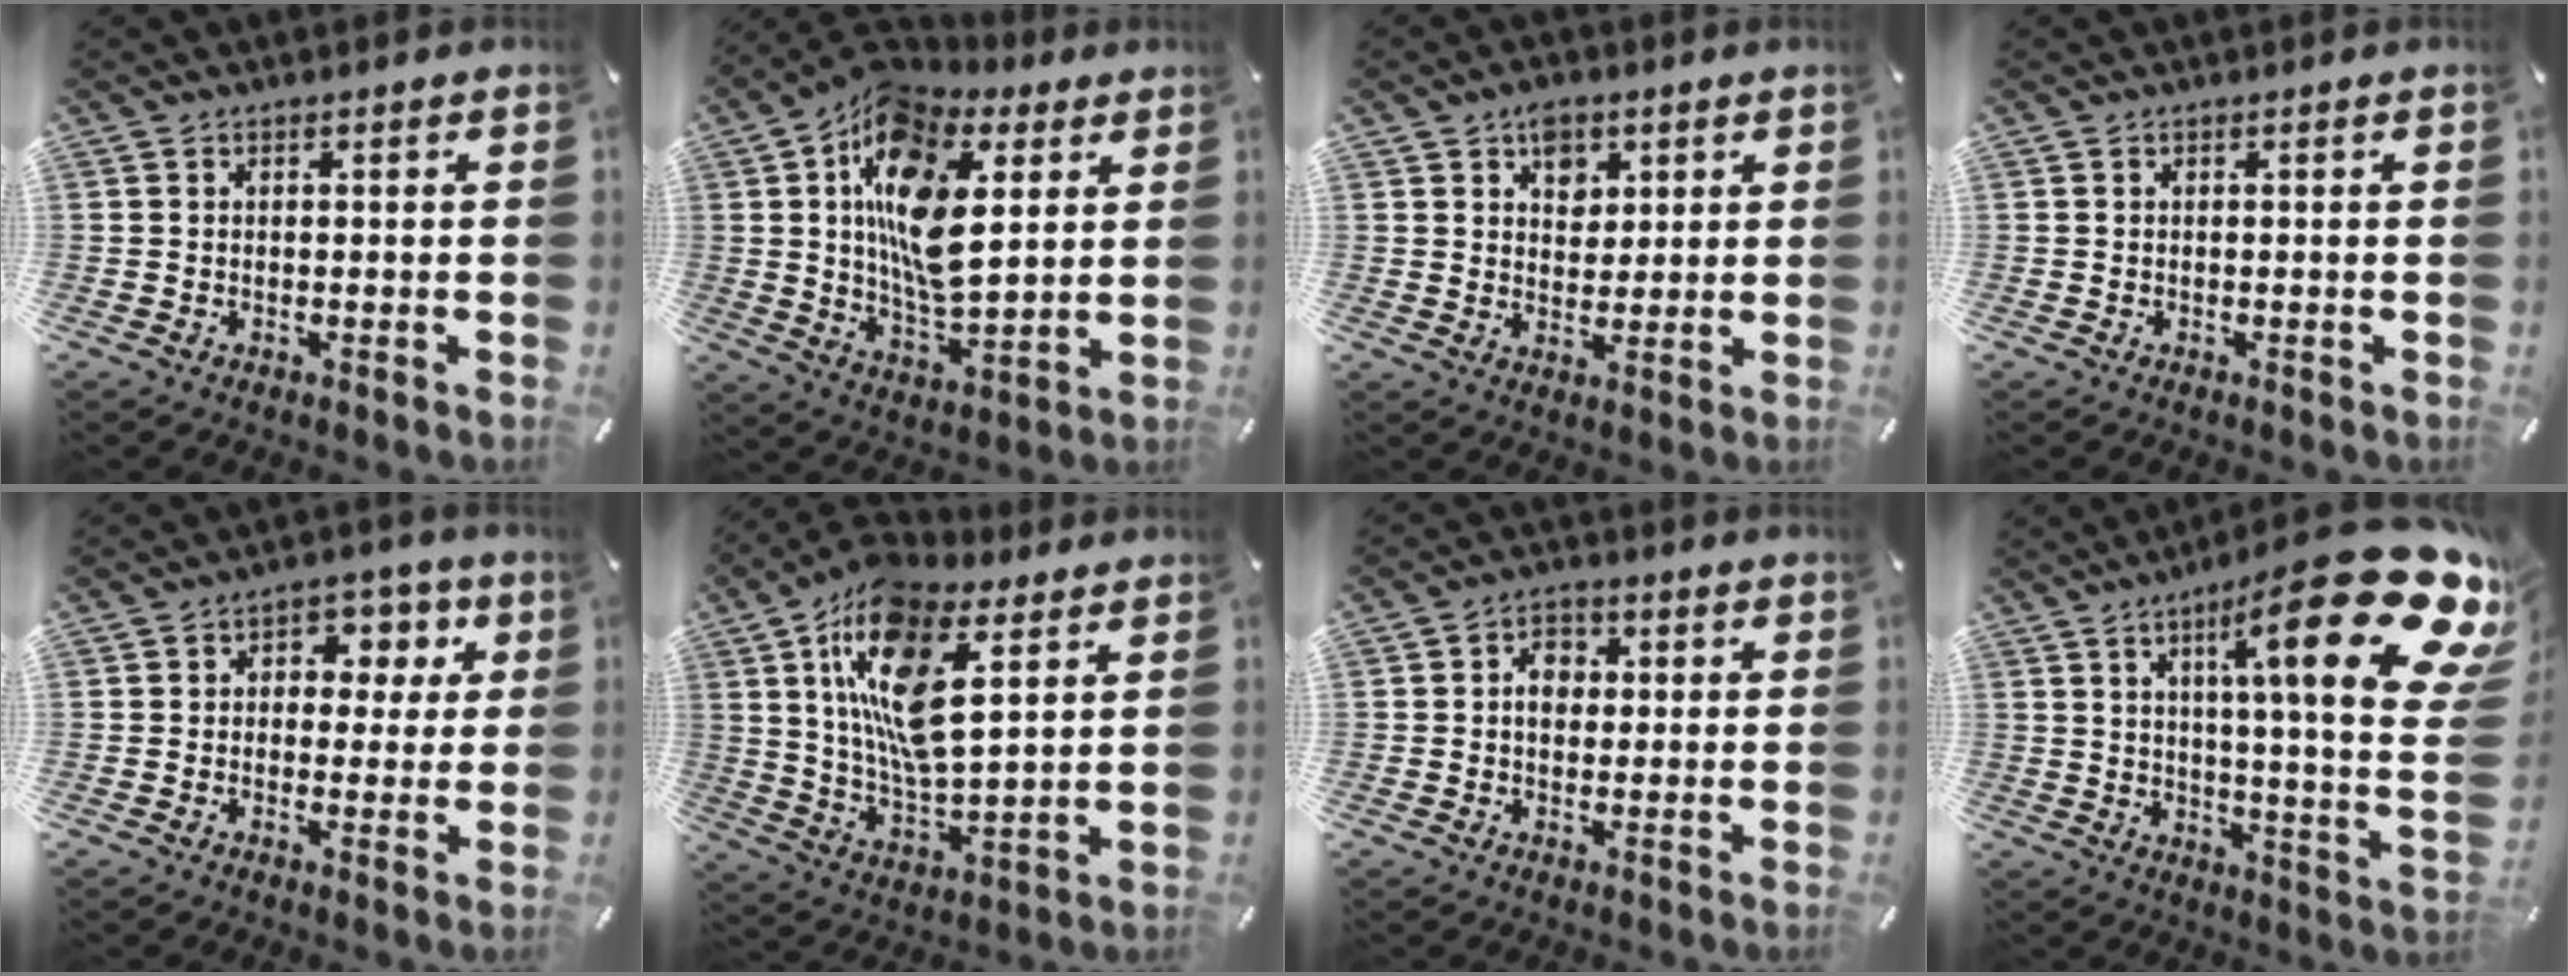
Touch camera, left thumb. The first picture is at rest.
{"total": 19.0, "force": [6.2, 10.7, 14.4], "torque": [-0.277, -0.021, 0.102]}
{"total": 6.0, "force": [3.1, 4.7, 2.1], "torque": [-0.016, -0.009, 0.051]}
{"total": 0.0}
{"total": 6.3, "force": [0.9, 5.3, 3.3], "torque": [-0.037, 0.002, 0.006]}
{"total": 18.7, "force": [8.7, 8.4, 14.4], "torque": [-0.296, -0.029, 0.145]}
{"total": 4.8, "force": [0.4, 3.7, 3.1], "torque": [-0.039, 0.001, -0.001]}
{"total": 29.3, "force": [13.3, 6.2, 25.3], "torque": [-0.365, -0.089, 0.203]}